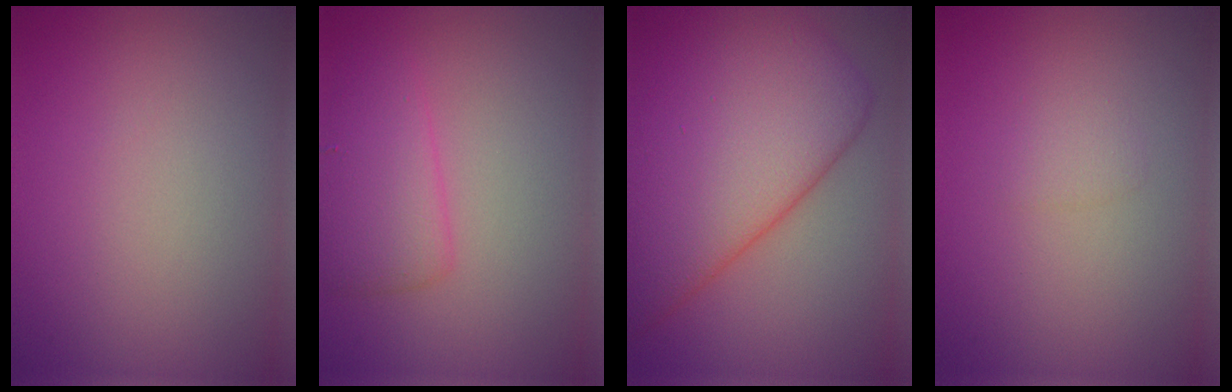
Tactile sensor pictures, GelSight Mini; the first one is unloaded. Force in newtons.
{"total": 3.5, "press": 3.5, "slide": 0.3}
{"total": 12.2, "press": 12.2, "slide": 0.5}
{"total": 0.9, "press": 0.9, "slide": 0.1}